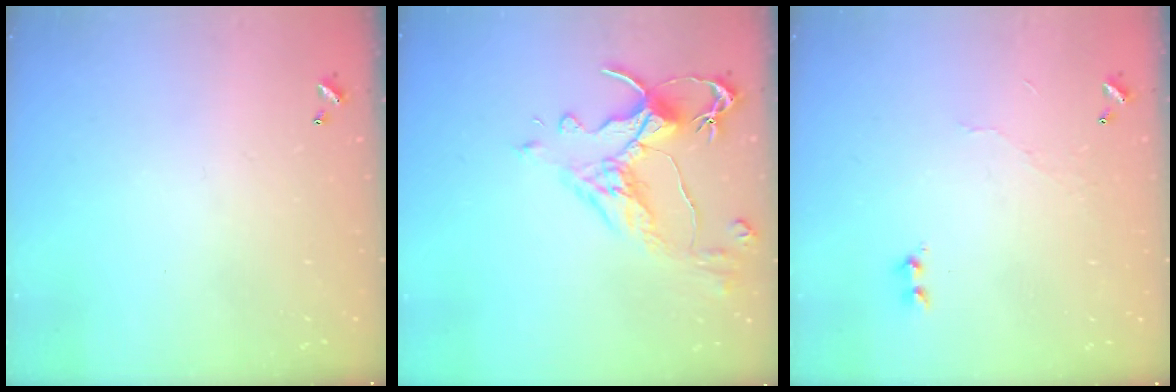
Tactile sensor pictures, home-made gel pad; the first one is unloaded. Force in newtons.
{"total": 6.2, "press": 6.0, "slide": 1.6}
{"total": 6.0, "press": 6.0, "slide": 0.6}